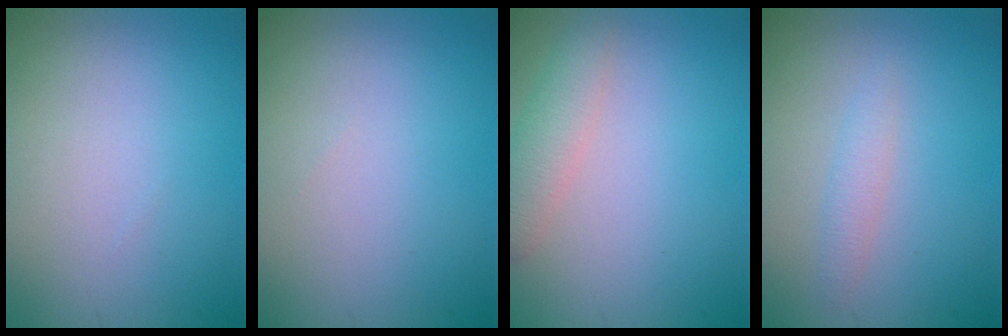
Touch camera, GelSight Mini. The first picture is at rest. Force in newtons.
{"total": 0.0}
{"total": 2.6, "press": 2.6, "slide": 0.1}
{"total": 1.3, "press": 1.3, "slide": 0.0}